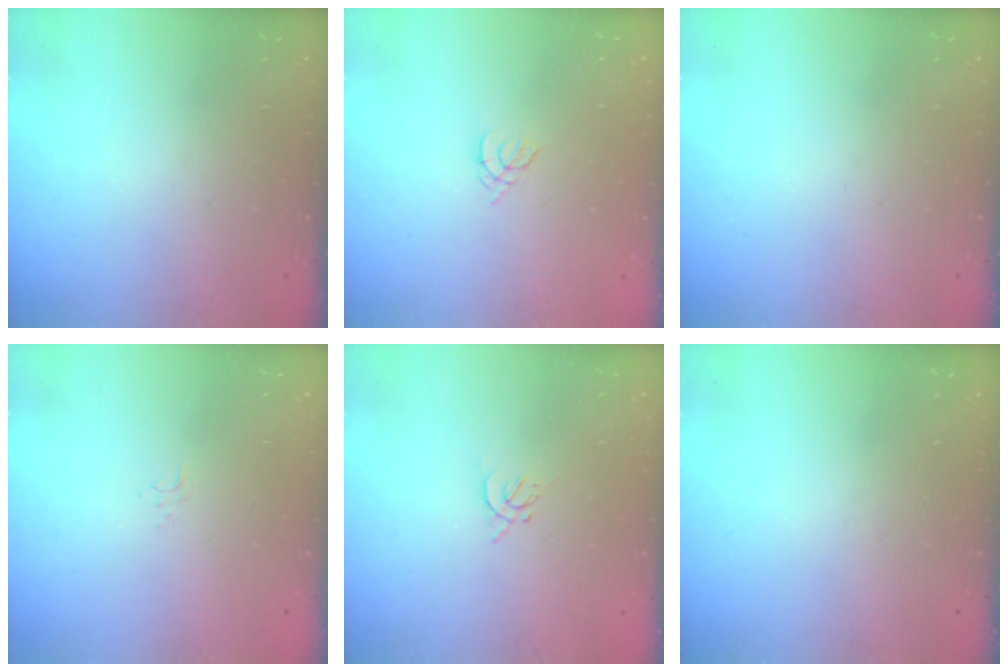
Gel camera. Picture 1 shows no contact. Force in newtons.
{"total": 1.1, "press": 1.0, "slide": 0.3}
{"total": 0.0}
{"total": 4.1, "press": 4.1, "slide": 0.6}
{"total": 1.7, "press": 1.7, "slide": 0.5}
{"total": 0.0}